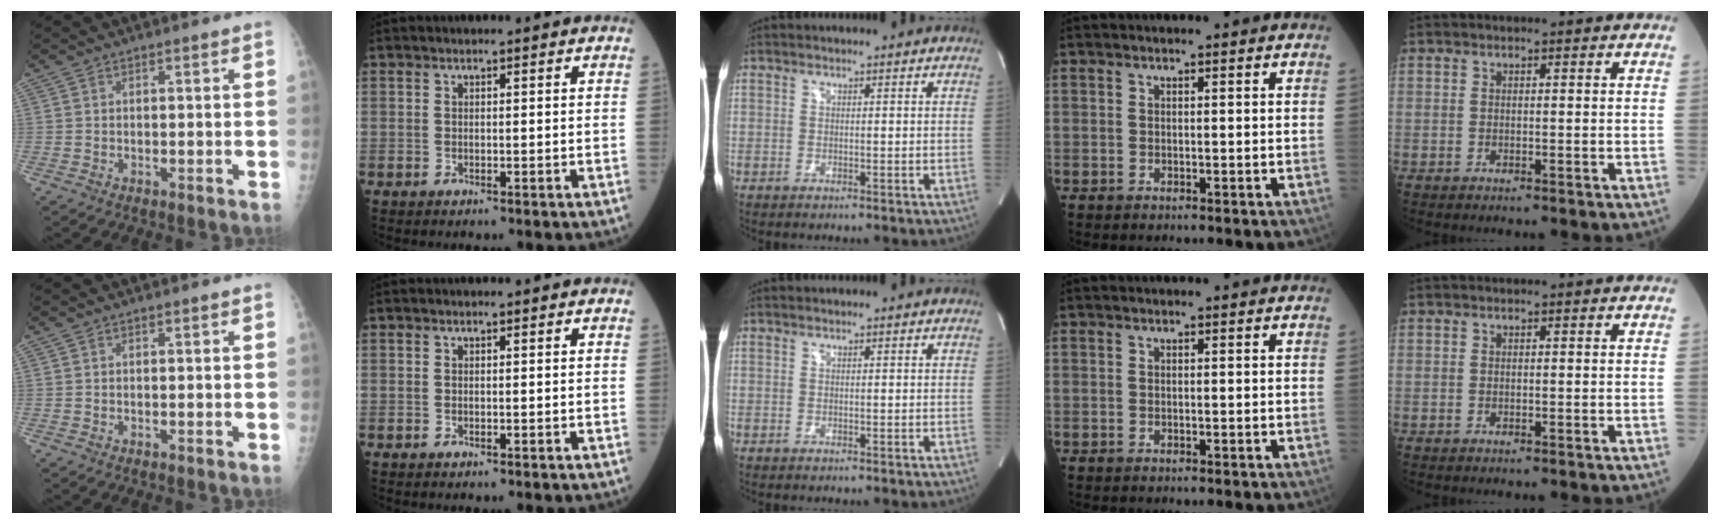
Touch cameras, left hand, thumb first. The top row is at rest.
{}